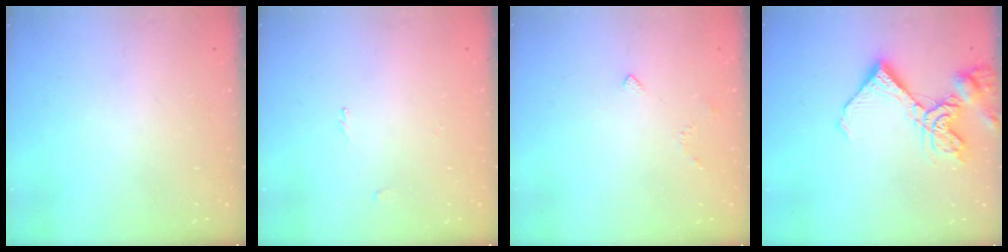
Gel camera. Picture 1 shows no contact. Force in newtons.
{"total": 0.0}
{"total": 3.3, "press": 3.2, "slide": 0.8}
{"total": 12.3, "press": 12.2, "slide": 1.7}